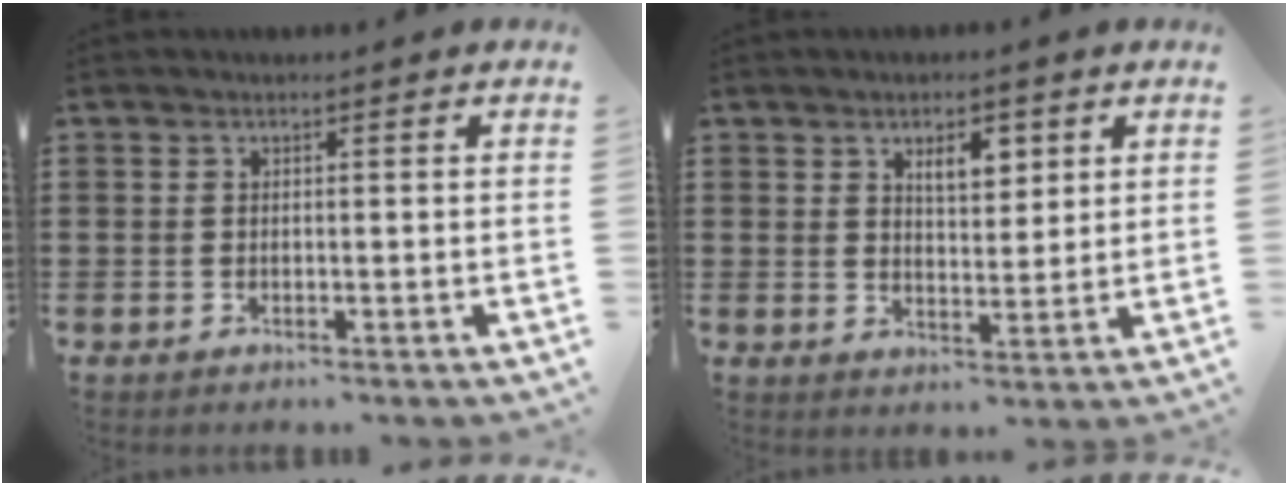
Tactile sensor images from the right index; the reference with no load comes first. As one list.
[{"total": 4.5, "force": [2.3, 2.2, 3.2], "torque": [-0.046, 0.000, 0.034]}]